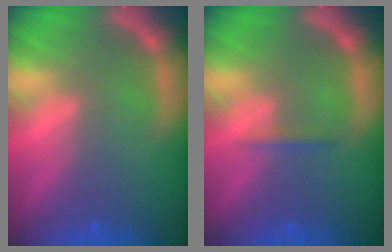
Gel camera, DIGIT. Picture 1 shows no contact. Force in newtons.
{"total": 0.9}